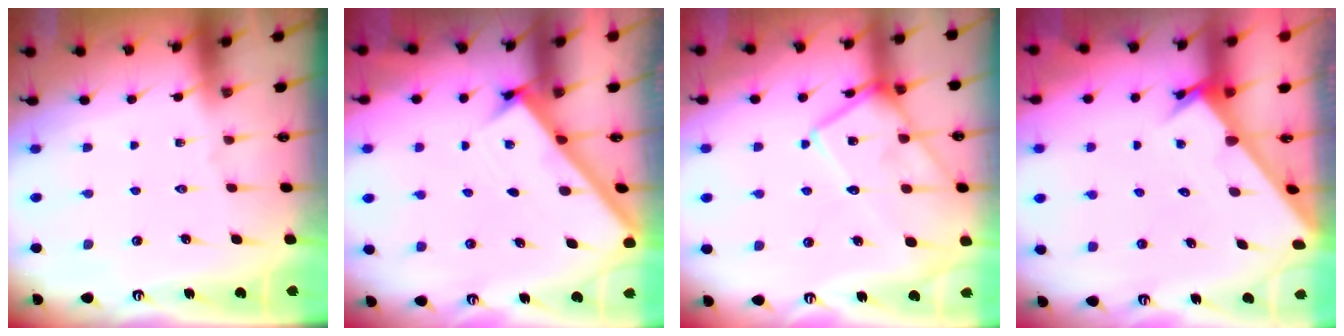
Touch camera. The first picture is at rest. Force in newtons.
{"total": 2.5, "press": 2.5, "slide": 0.3}
{"total": 16.1, "press": 16.0, "slide": 1.4}
{"total": 2.9, "press": 2.9, "slide": 0.1}